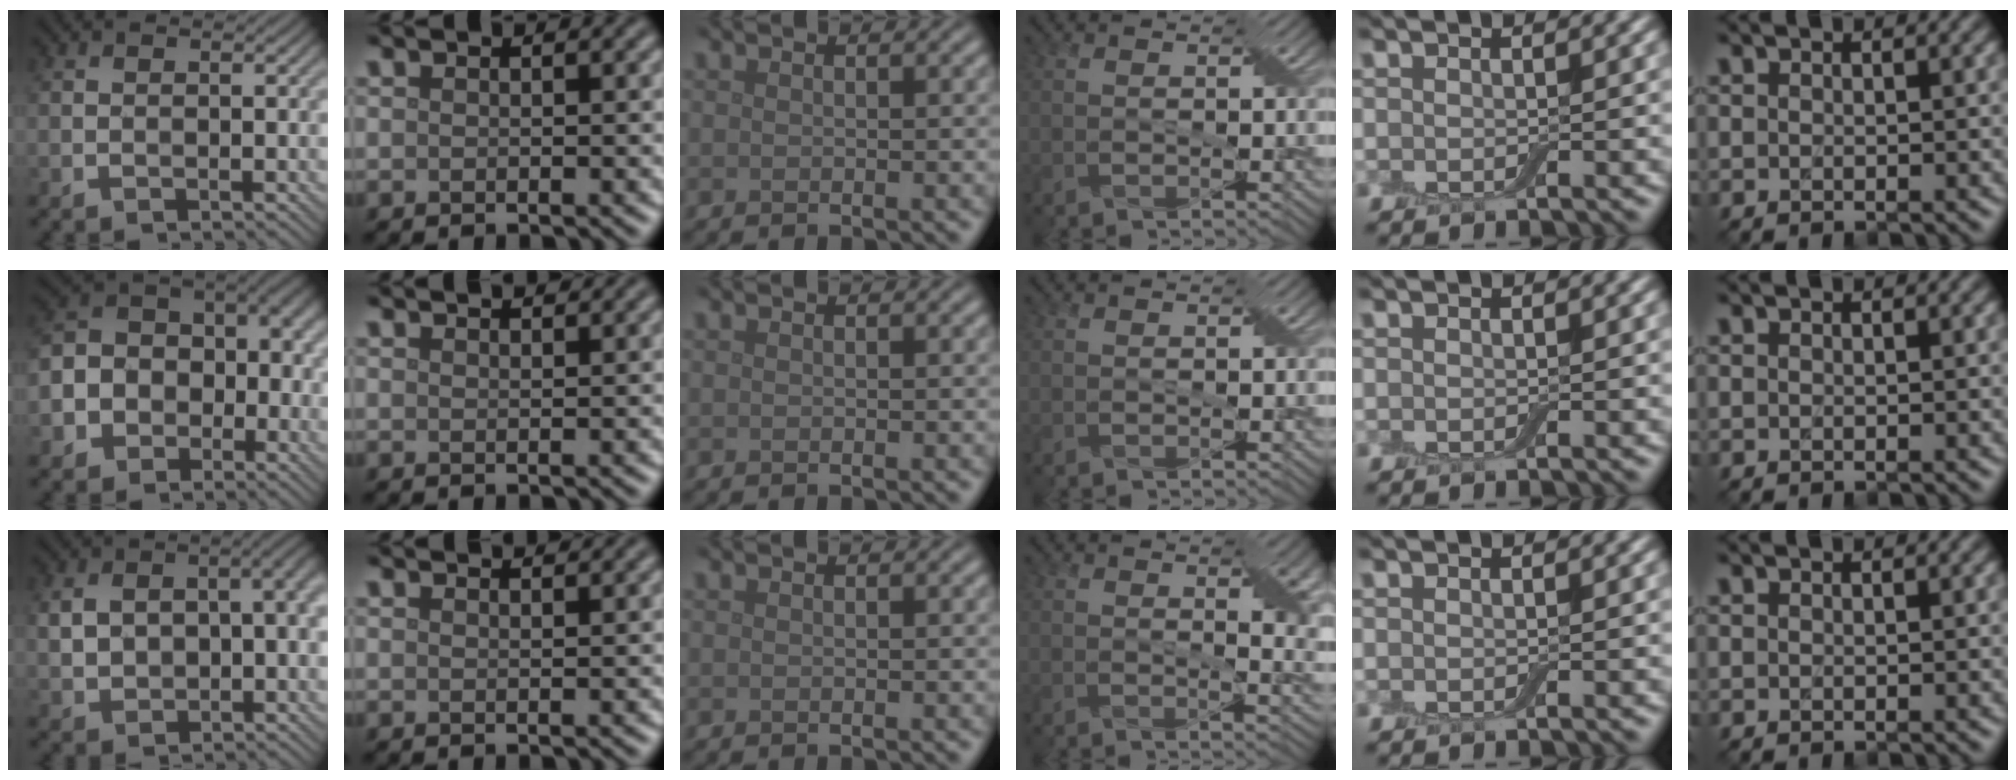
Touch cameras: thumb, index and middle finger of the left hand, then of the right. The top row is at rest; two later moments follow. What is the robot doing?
{"motion": "insert", "object": "backpack"}